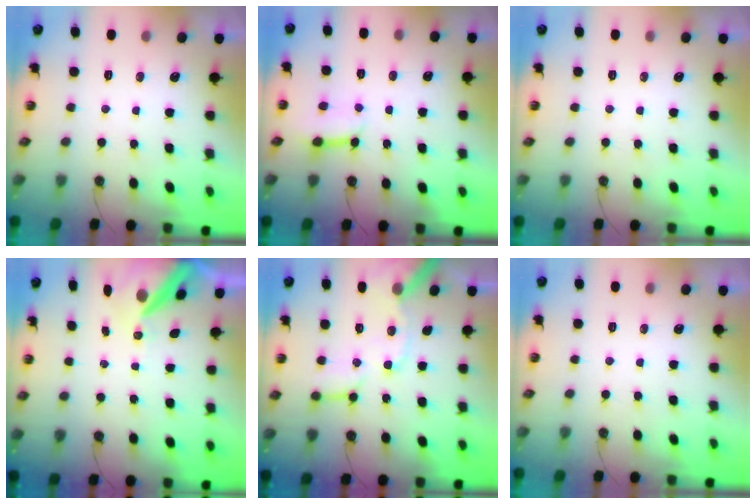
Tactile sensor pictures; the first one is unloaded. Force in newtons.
{"total": 7.2, "press": 7.2, "slide": 0.7}
{"total": 0.0}
{"total": 11.1, "press": 11.0, "slide": 1.4}
{"total": 14.7, "press": 14.5, "slide": 1.9}
{"total": 0.0}